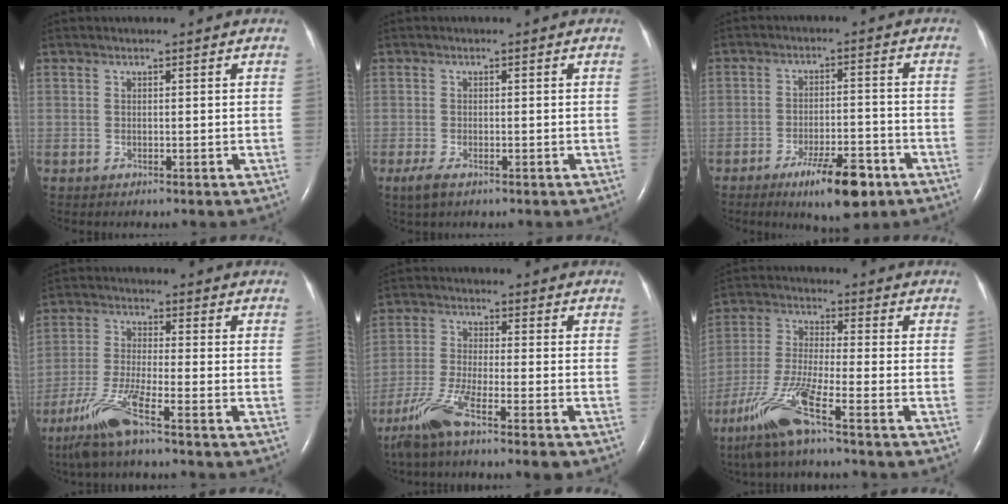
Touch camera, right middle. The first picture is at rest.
{"total": 2.4, "force": [-1.4, 0.9, 1.8], "torque": [-0.046, -0.006, -0.026]}
{"total": 9.3, "force": [-5.7, 2.1, 7.0], "torque": [-0.115, -0.010, -0.085]}
{"total": 8.5, "force": [-5.6, -0.2, 6.4], "torque": [-0.140, -0.025, -0.114]}
{"total": 8.2, "force": [-5.9, -0.1, 5.7], "torque": [-0.124, -0.021, -0.117]}
{"total": 10.5, "force": [-6.6, -0.2, 8.2], "torque": [-0.181, -0.026, -0.136]}